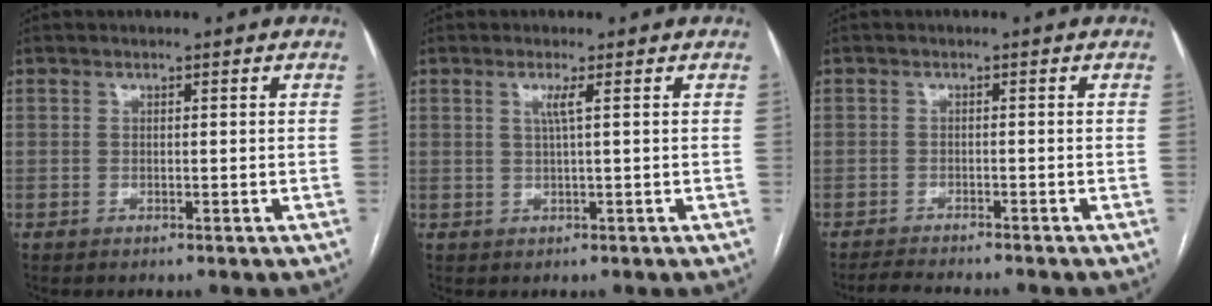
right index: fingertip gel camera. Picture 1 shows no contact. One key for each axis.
{"total": 1.9, "fx": 0.6, "fy": -0.4, "fz": 1.7, "tx": -0.038, "ty": 0.000, "tz": 0.012}
{"total": 4.6, "fx": -4.3, "fy": 0.2, "fz": 1.4, "tx": -0.020, "ty": -0.015, "tz": -0.069}